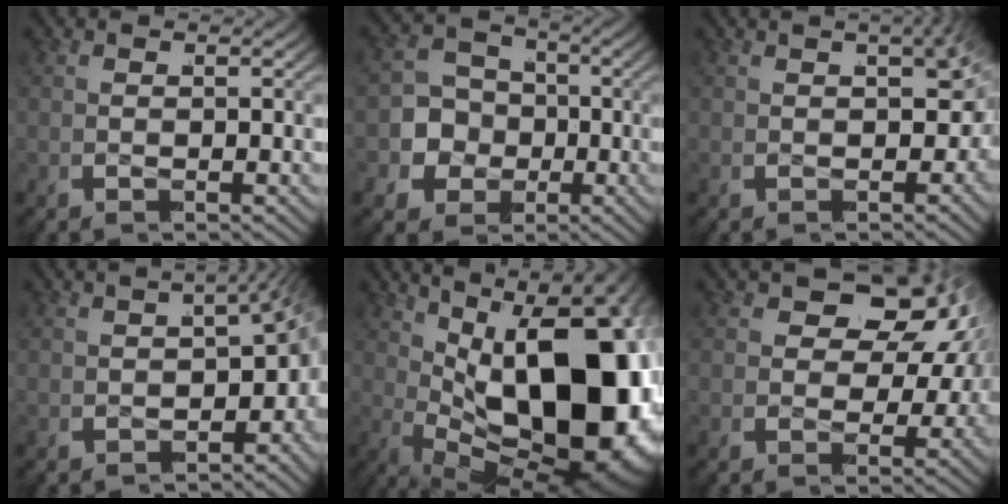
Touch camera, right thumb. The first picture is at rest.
{"total": 9.7, "force": [-0.3, 8.5, 4.8], "torque": [-0.099, -0.013, -0.012]}
{"total": 5.2, "force": [-0.1, 2.9, 4.3], "torque": [-0.049, -0.005, 0.004]}
{"total": 6.5, "force": [-1.4, 3.7, 5.1], "torque": [-0.069, -0.007, -0.017]}
{"total": 29.0, "force": [-0.5, 16.5, 23.8], "torque": [-0.346, -0.034, 0.017]}
{"total": 11.0, "force": [1.9, 7.1, 8.1], "torque": [-0.113, 0.002, 0.021]}